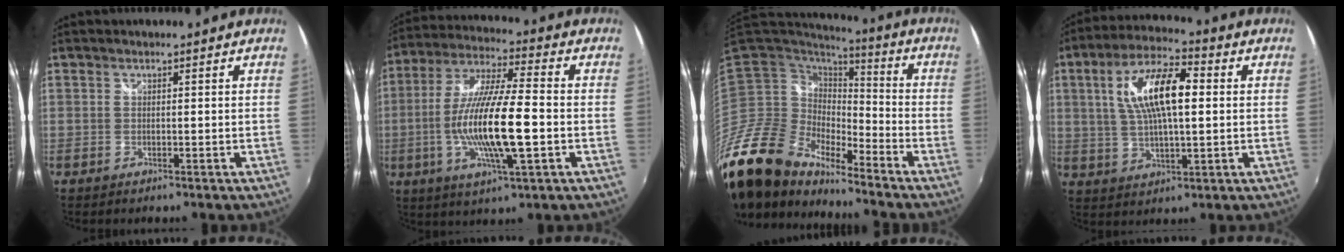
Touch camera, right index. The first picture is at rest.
{"total": 17.1, "force": [-3.2, 2.8, 16.5], "torque": [-0.318, -0.011, -0.059]}
{"total": 19.8, "force": [-16.6, 7.7, 7.4], "torque": [-0.168, -0.019, -0.327]}
{"total": 13.6, "force": [2.6, 4.9, 12.4], "torque": [-0.233, 0.018, 0.047]}